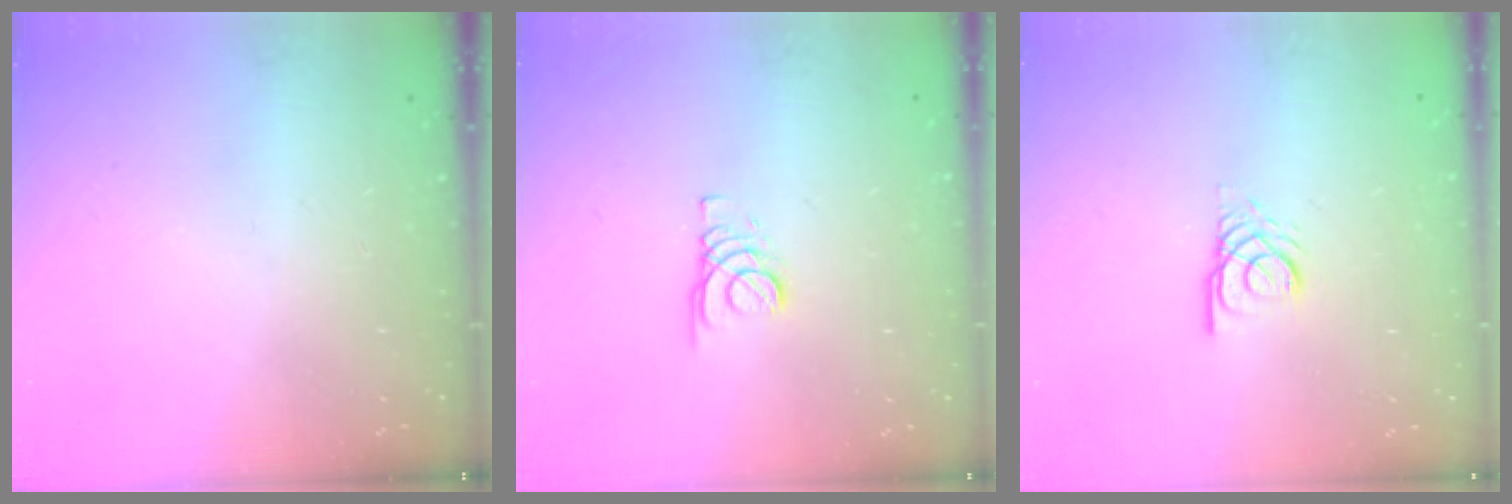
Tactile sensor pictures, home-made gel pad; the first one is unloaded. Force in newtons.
{"total": 1.8, "press": 1.8, "slide": 0.2}
{"total": 3.0, "press": 2.9, "slide": 0.3}